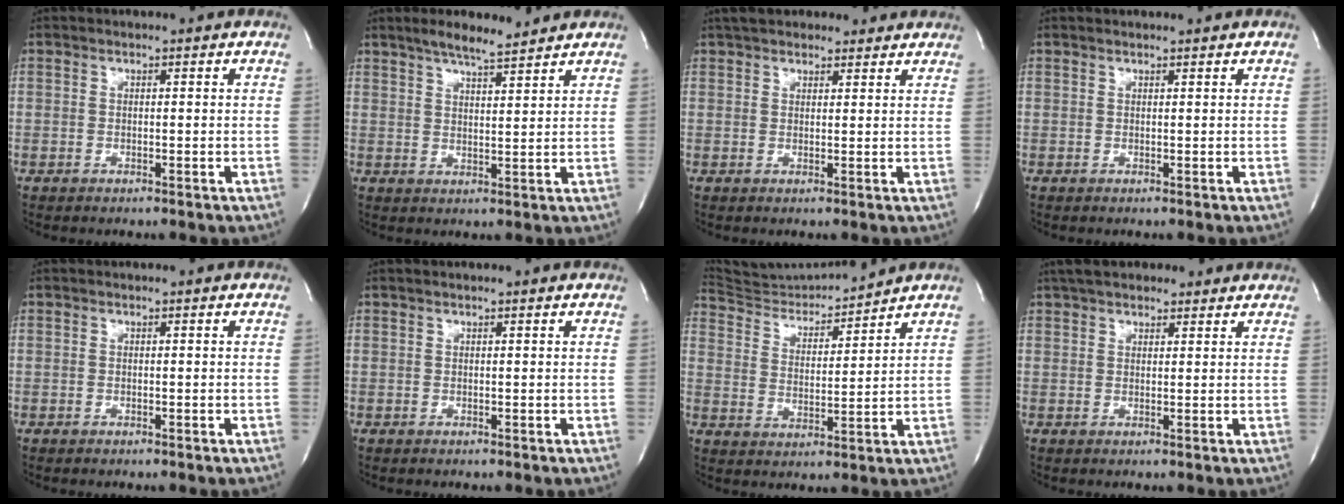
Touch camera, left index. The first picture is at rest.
{"total": 6.5, "force": [5.6, 0.8, 3.2], "torque": [-0.056, 0.012, 0.094]}
{"total": 10.3, "force": [9.0, 3.6, 3.7], "torque": [-0.043, 0.035, 0.125]}
{"total": 1.2, "force": [1.2, -0.2, 0.2], "torque": [-0.008, 0.004, 0.020]}
{"total": 0.0}
{"total": 1.4, "force": [1.2, 0.0, 0.6], "torque": [-0.012, 0.015, 0.018]}
{"total": 10.2, "force": [10.1, -0.6, 0.4], "torque": [-0.017, 0.003, 0.188]}
{"total": 9.8, "force": [8.2, 3.5, 4.2], "torque": [-0.058, 0.038, 0.122]}